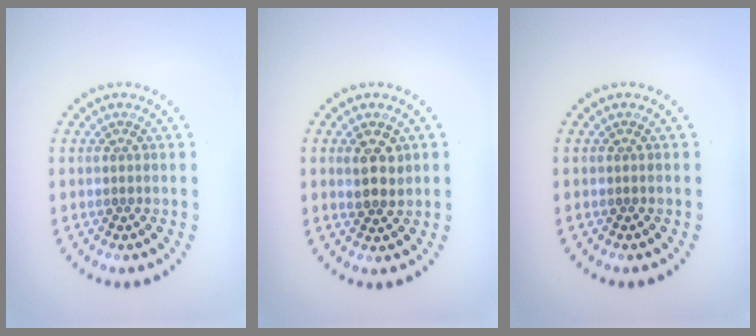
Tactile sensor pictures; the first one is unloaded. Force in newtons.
{"total": 2.5, "press": 2.4, "slide": 0.8}
{"total": 0.0}